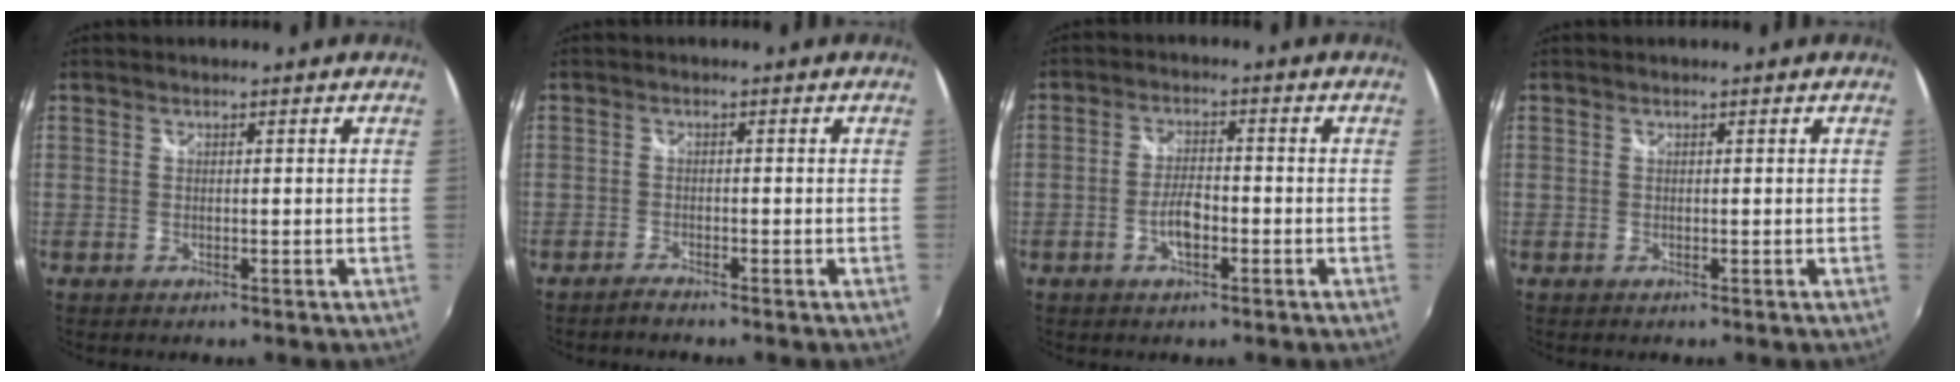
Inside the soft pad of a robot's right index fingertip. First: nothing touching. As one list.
[{"total": 1.4, "force": [-1.4, 0.0, 0.3], "torque": [-0.014, -0.004, -0.030]}, {"total": 4.6, "force": [-1.8, 1.8, 3.7], "torque": [-0.077, 0.003, -0.034]}, {"total": 0.0}]